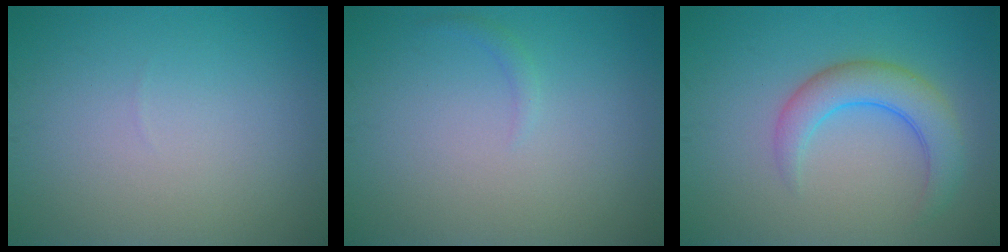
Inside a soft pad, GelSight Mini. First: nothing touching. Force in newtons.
{"total": 0.7, "press": 0.7, "slide": 0.1}
{"total": 4.2, "press": 4.2, "slide": 0.3}